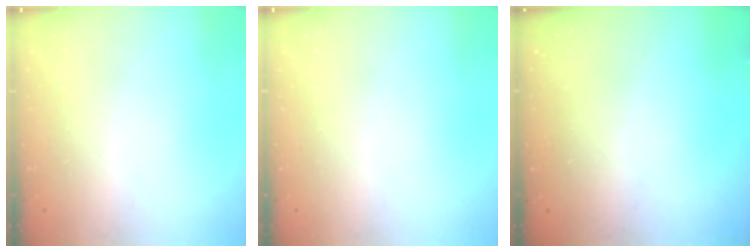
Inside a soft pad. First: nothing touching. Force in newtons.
{"total": 0.0}
{"total": 3.3, "press": 3.3, "slide": 0.3}